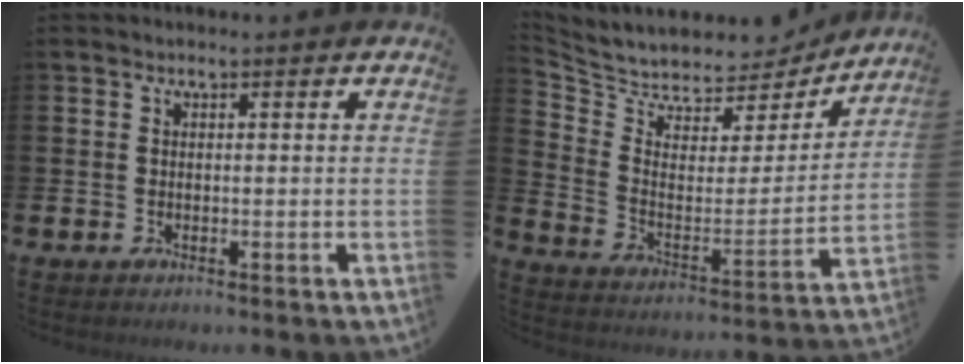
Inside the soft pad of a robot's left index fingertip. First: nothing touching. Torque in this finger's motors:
{"motor_torque": [1.10, -1.04, 0.15, 0.04]}